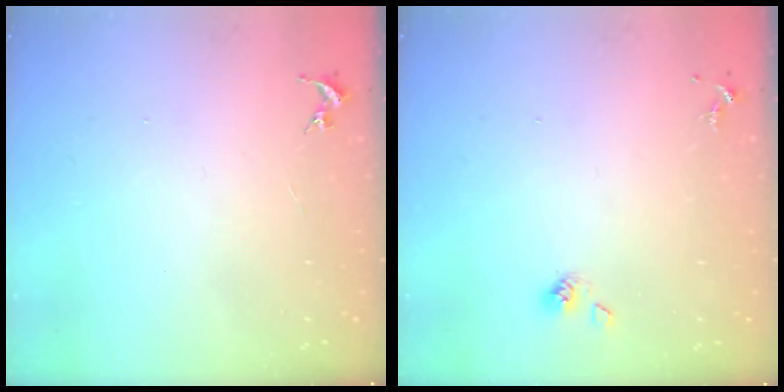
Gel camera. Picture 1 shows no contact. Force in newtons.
{"total": 4.6, "press": 4.1, "slide": 2.2}